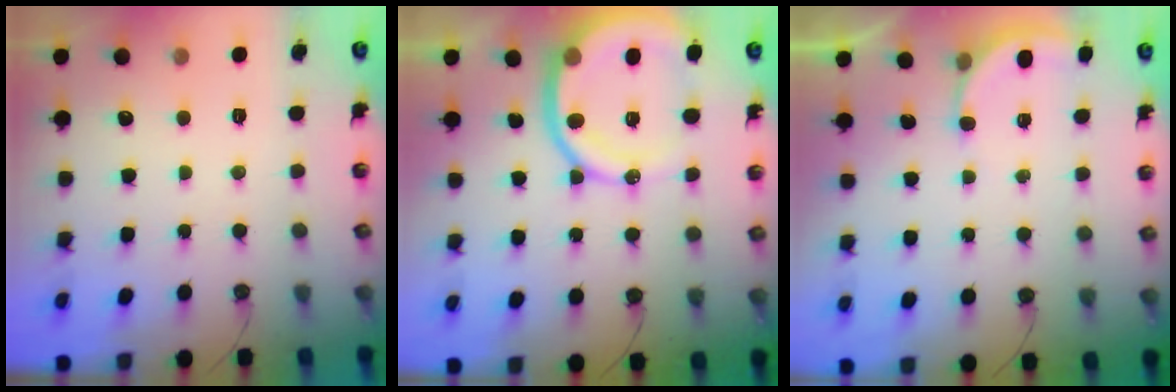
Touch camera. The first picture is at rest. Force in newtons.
{"total": 15.3, "press": 15.1, "slide": 1.9}
{"total": 3.3, "press": 3.3, "slide": 0.3}